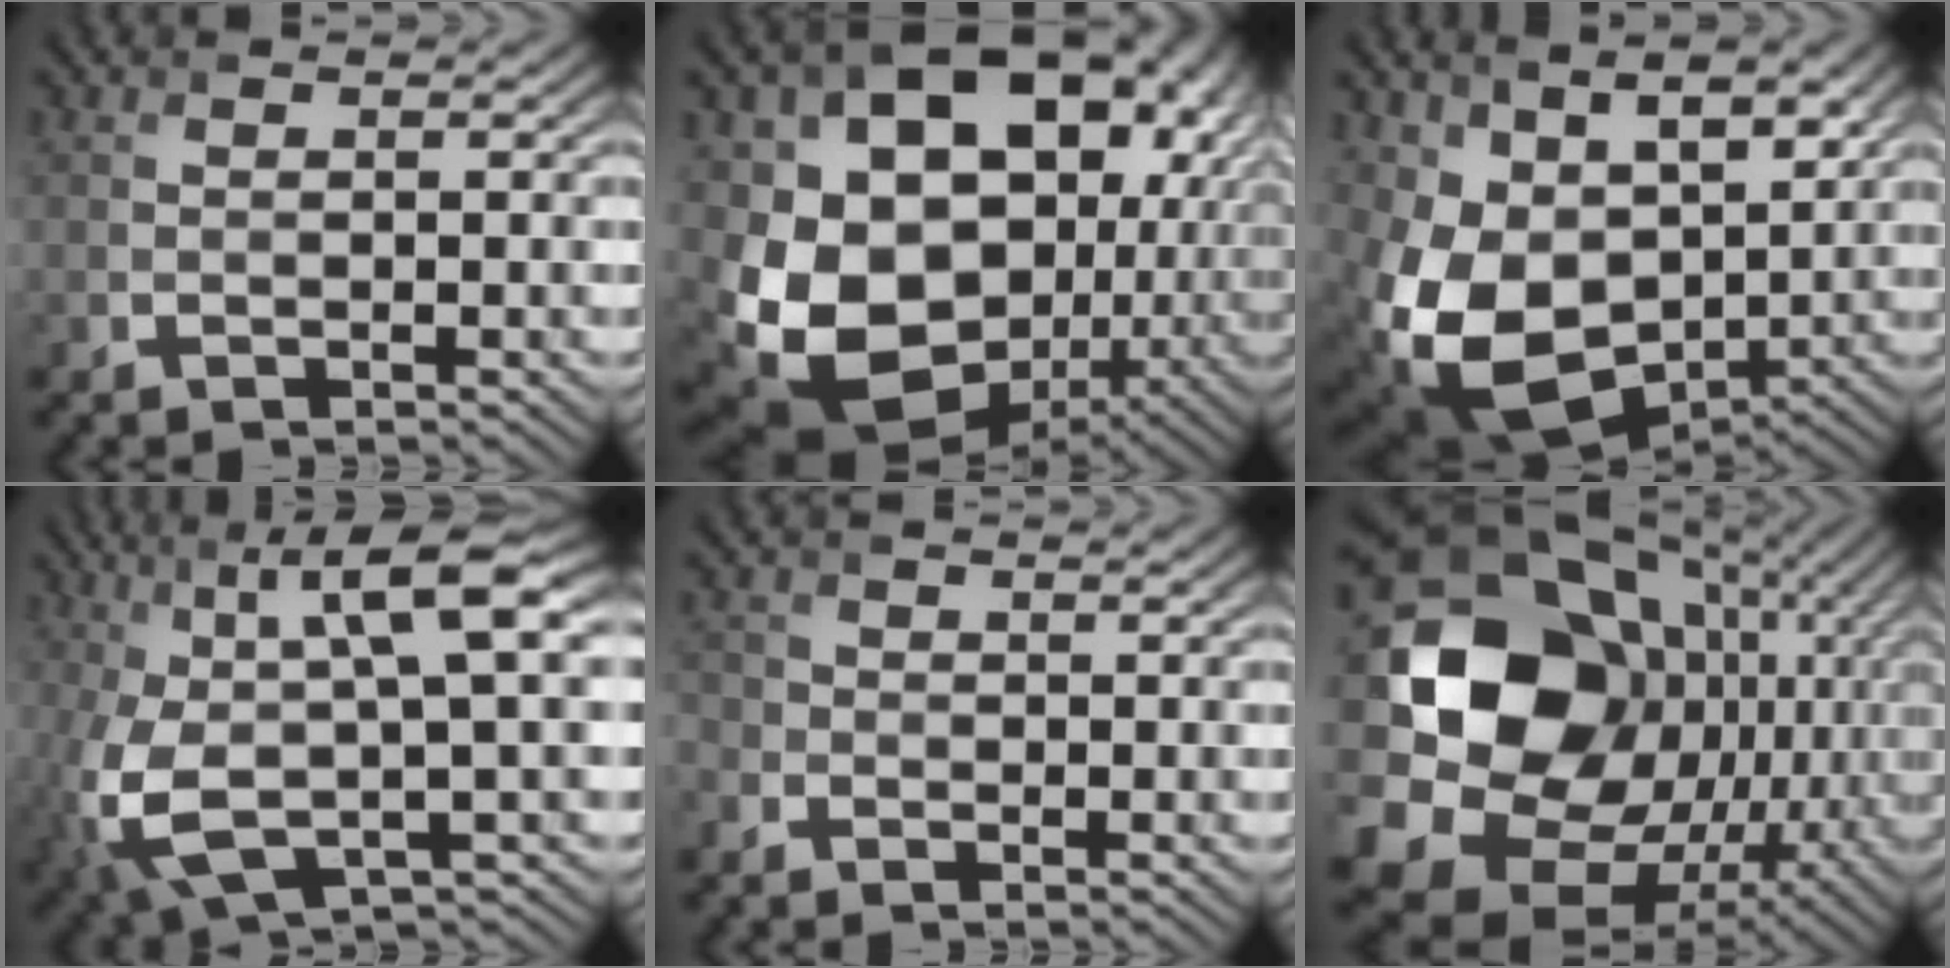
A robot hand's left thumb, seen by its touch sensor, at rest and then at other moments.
{"total": 20.3, "force": [-0.2, 15.1, 13.5], "torque": [-0.267, -0.051, 0.036]}
{"total": 14.2, "force": [0.5, 9.8, 10.2], "torque": [-0.228, -0.037, 0.016]}
{"total": 14.2, "force": [0.2, 4.9, 13.3], "torque": [-0.282, -0.006, 0.010]}
{"total": 2.0, "force": [-1.4, 1.4, 0.4], "torque": [-0.013, -0.003, -0.038]}
{"total": 21.5, "force": [1.0, 17.2, 12.9], "torque": [-0.306, -0.043, 0.059]}